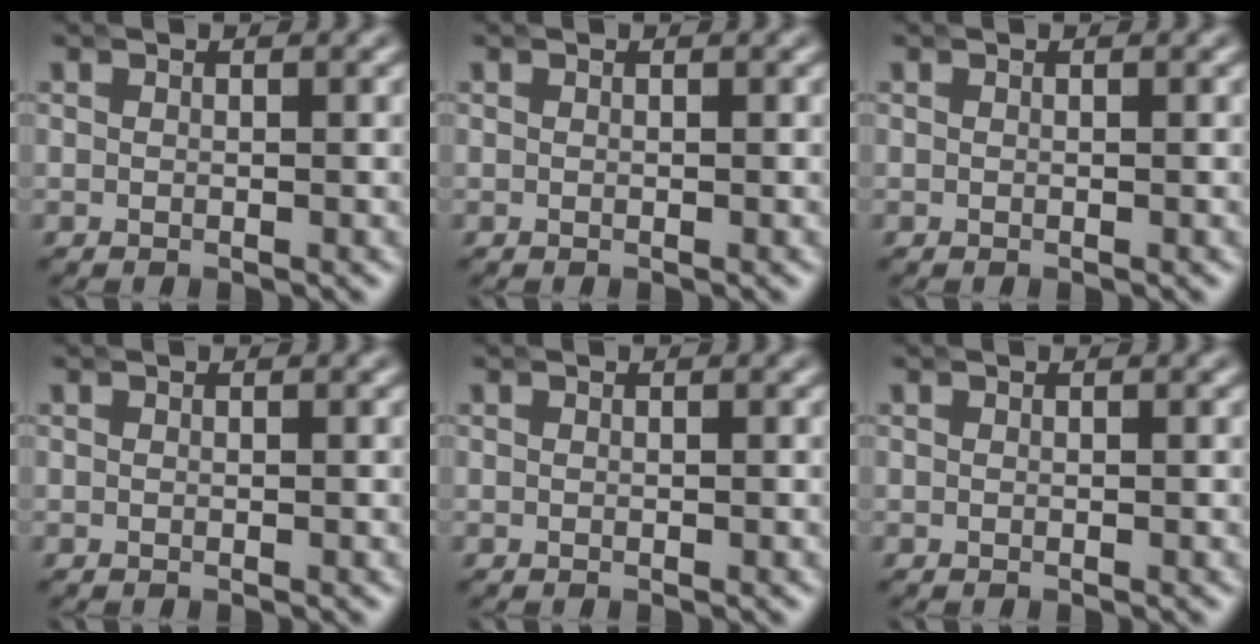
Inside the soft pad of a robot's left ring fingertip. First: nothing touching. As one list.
[{"total": 0.0}, {"total": 0.0}, {"total": 0.0}, {"total": 0.0}, {"total": 0.0}]